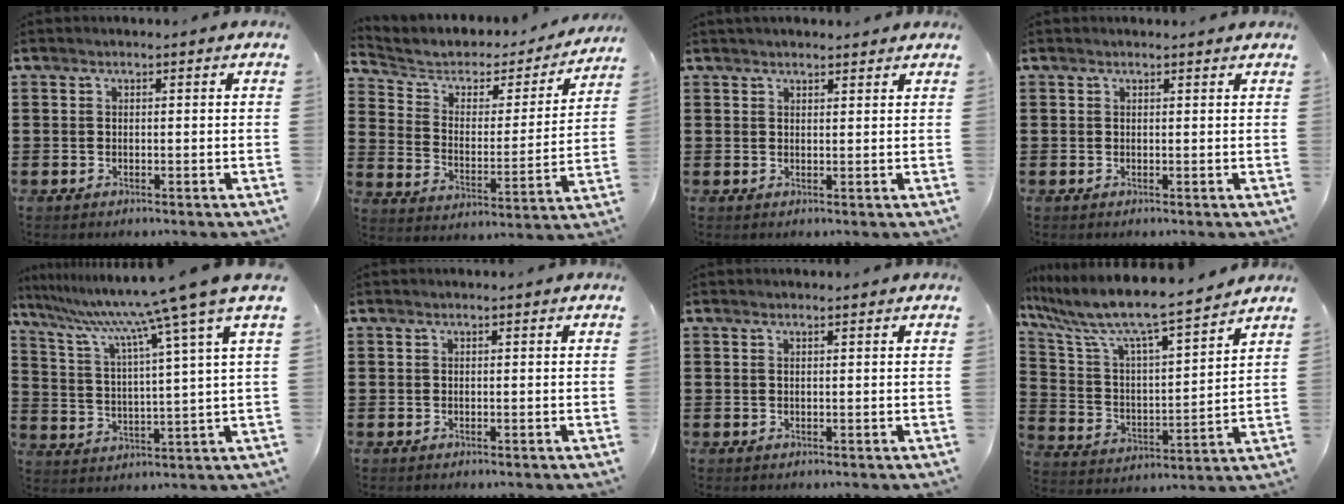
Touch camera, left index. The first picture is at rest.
{"total": 4.2, "force": [3.1, 2.6, 1.1], "torque": [-0.048, -0.019, 0.045]}
{"total": 1.6, "force": [1.5, 0.3, 0.3], "torque": [-0.008, 0.002, 0.029]}
{"total": 0.6, "force": [0.6, 0.0, 0.2], "torque": [-0.005, -0.001, 0.012]}
{"total": 10.4, "force": [8.4, -1.5, 5.9], "torque": [-0.150, -0.056, 0.128]}
{"total": 0.0}
{"total": 0.5, "force": [0.3, -0.1, 0.4], "torque": [-0.007, -0.001, 0.007]}
{"total": 8.1, "force": [7.0, 0.3, 3.9], "torque": [-0.110, -0.055, 0.110]}